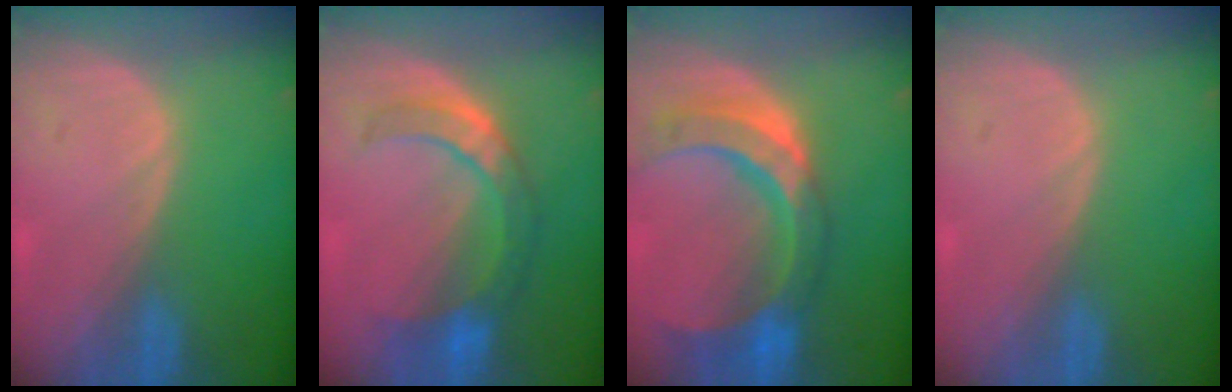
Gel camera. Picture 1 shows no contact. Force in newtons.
{"total": 7.5, "press": 7.3, "slide": 1.7}
{"total": 11.6, "press": 9.8, "slide": 6.2}
{"total": 0.0}